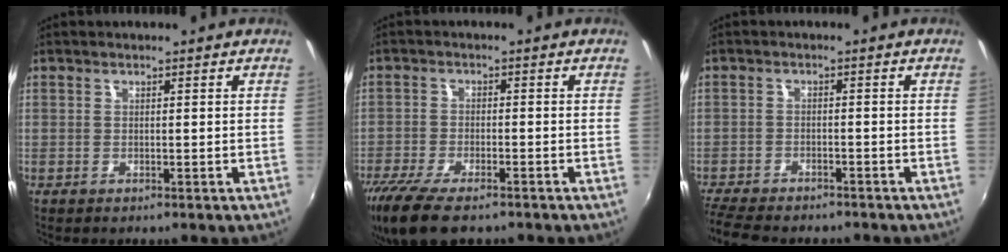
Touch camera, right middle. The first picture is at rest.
{"total": 12.5, "force": [-9.2, 4.2, 7.3], "torque": [-0.172, -0.046, -0.166]}
{"total": 10.0, "force": [-8.9, 2.6, 3.9], "torque": [-0.105, -0.026, -0.147]}